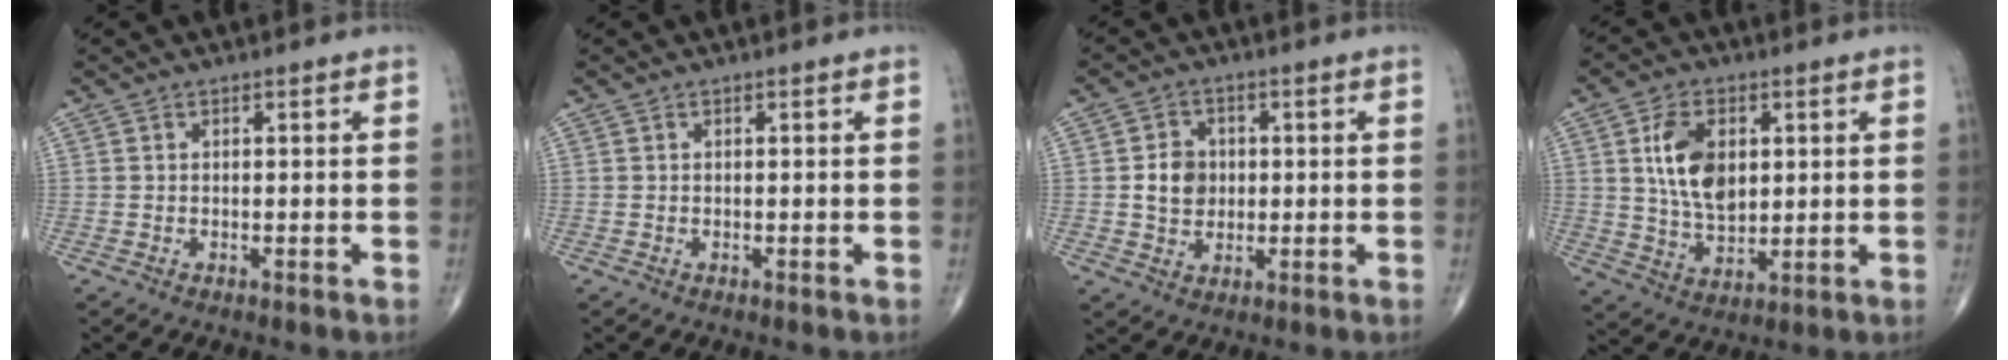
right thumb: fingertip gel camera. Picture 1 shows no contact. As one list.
[{"total": 0.0}, {"total": 5.9, "force": [0.3, 4.9, 3.2], "torque": [-0.036, 0.001, 0.003]}, {"total": 11.2, "force": [2.6, 6.9, 8.5], "torque": [-0.137, -0.013, 0.052]}]